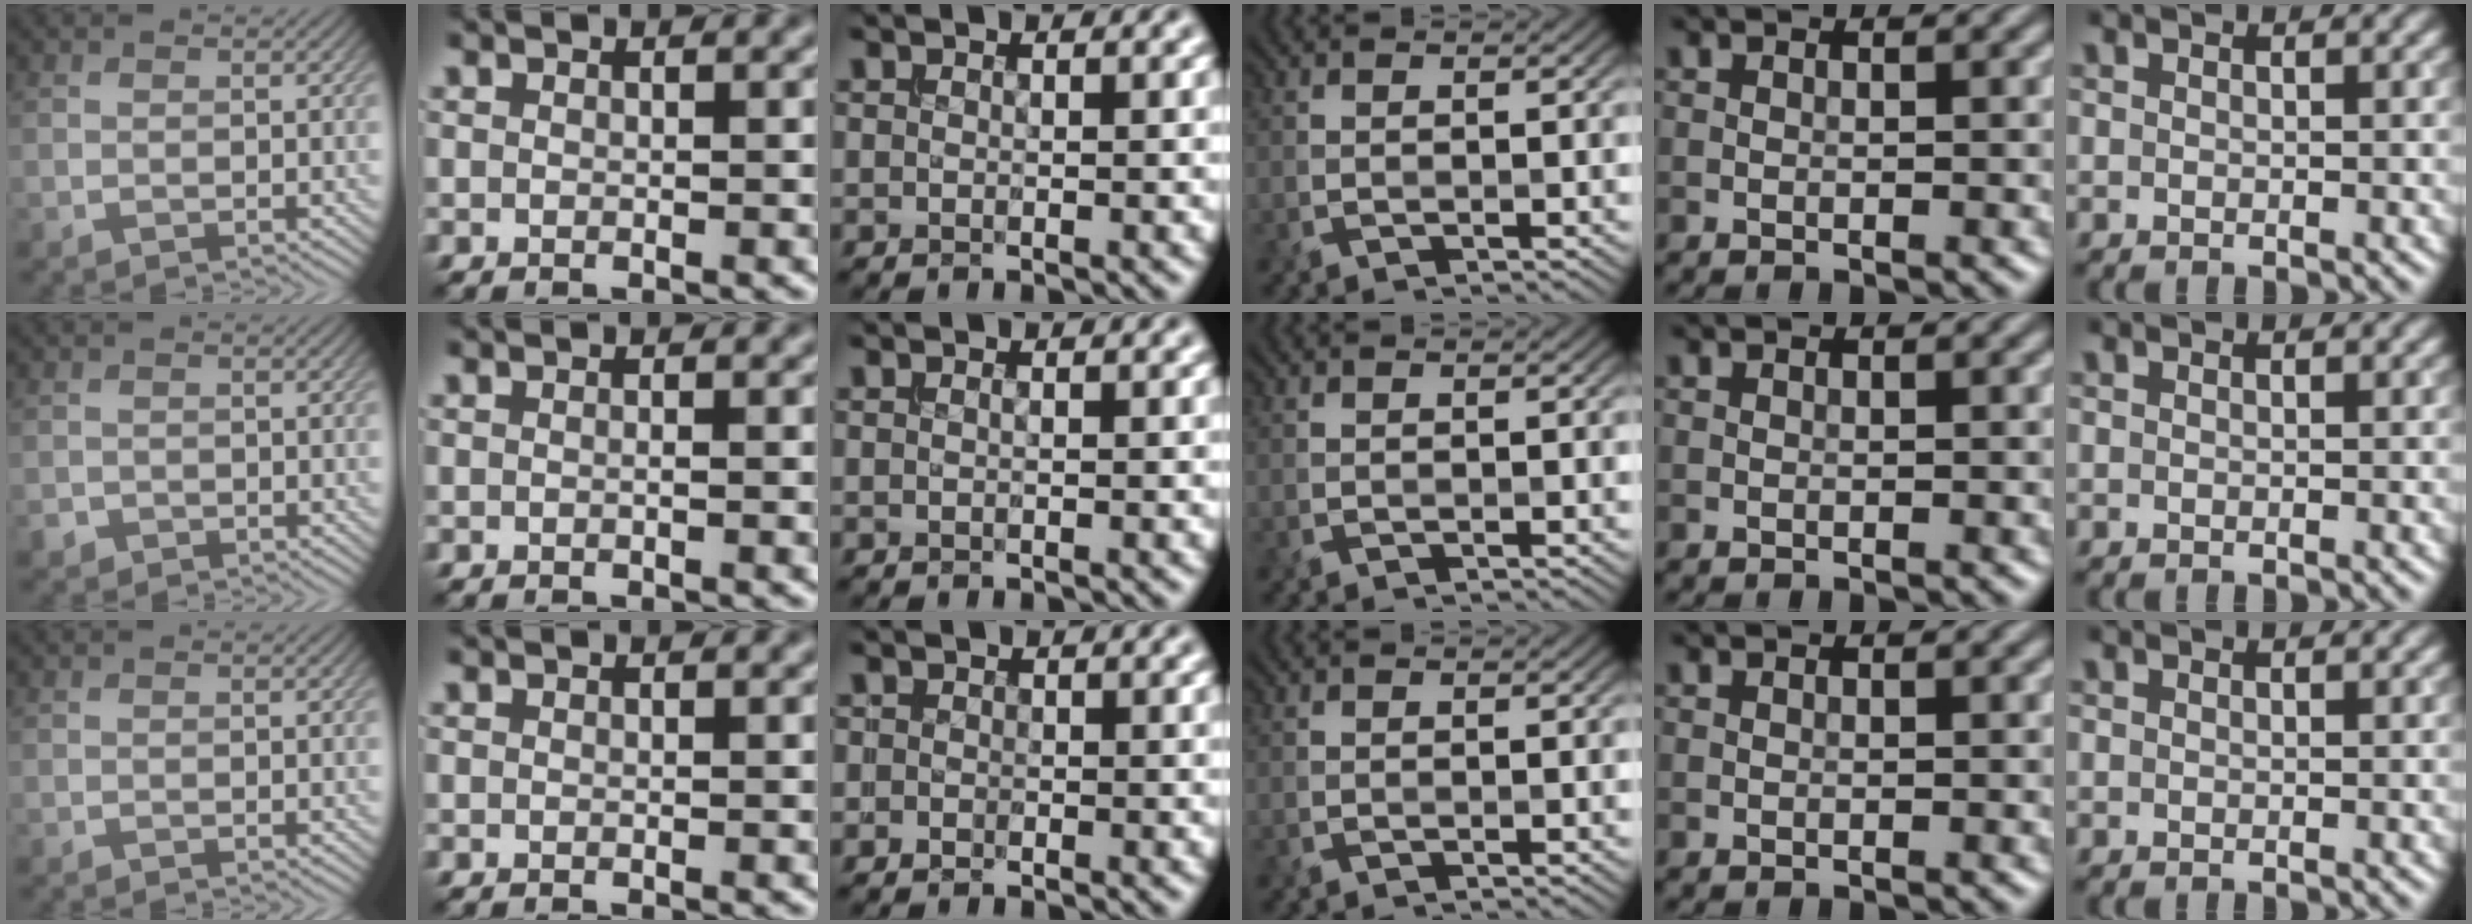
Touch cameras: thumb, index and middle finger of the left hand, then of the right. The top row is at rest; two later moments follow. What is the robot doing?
{"motion": "insert", "object": "file holder"}